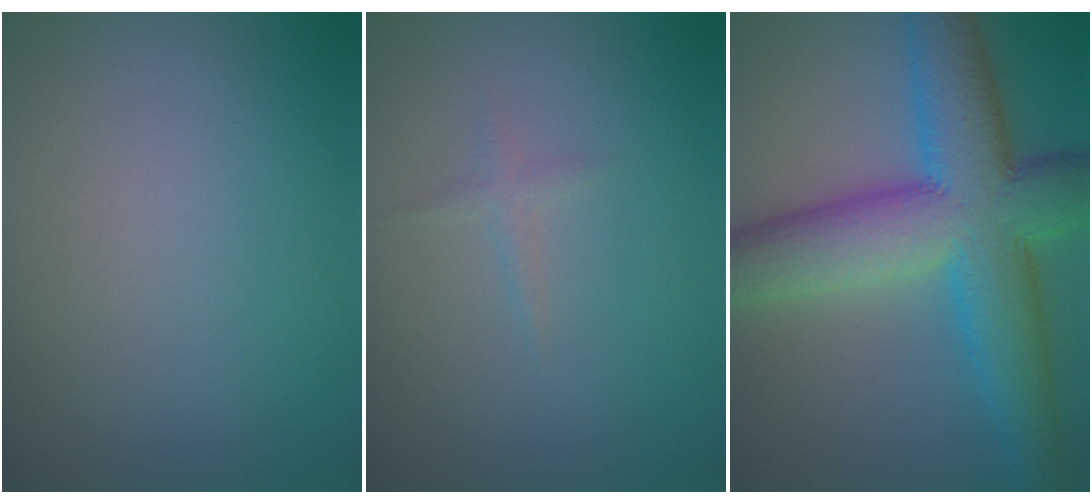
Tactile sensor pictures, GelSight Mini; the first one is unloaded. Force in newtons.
{"total": 0.8, "press": 0.8, "slide": 0.1}
{"total": 11.9, "press": 11.9, "slide": 0.2}